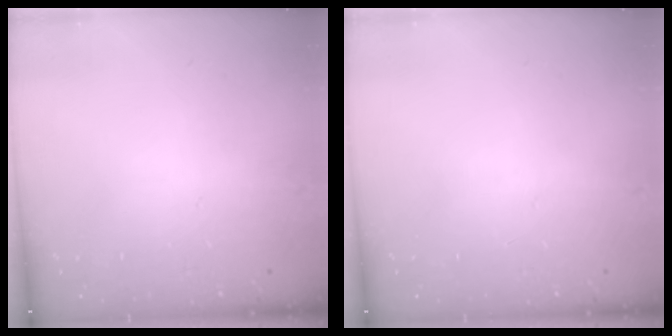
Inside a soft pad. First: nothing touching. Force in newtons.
{"total": 0.0}